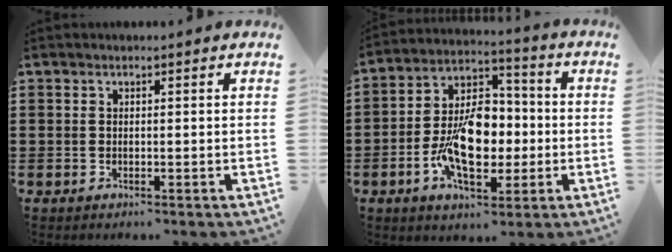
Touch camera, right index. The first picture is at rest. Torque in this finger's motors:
{"motor_torque": [2.14, 0.00, 1.05, 0.21]}